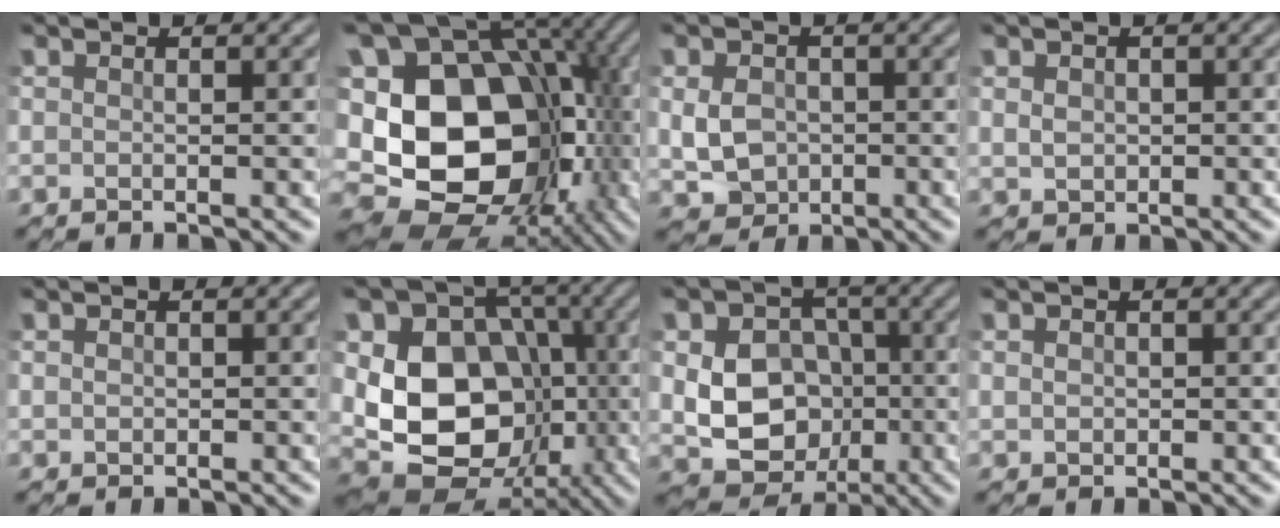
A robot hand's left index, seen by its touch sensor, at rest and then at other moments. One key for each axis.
{"total": 19.0, "fx": -2.5, "fy": 14.1, "fz": 12.5, "tx": -0.212, "ty": -0.010, "tz": -0.026}
{"total": 4.1, "fx": -0.7, "fy": 3.3, "fz": 2.3, "tx": -0.051, "ty": -0.009, "tz": -0.012}
{"total": 1.9, "fx": 0.2, "fy": 1.6, "fz": 1.0, "tx": -0.025, "ty": 0.000, "tz": 0.005}
{"total": 0.6, "fx": 0.1, "fy": 0.6, "fz": 0.2, "tx": -0.004, "ty": -0.004, "tz": 0.003}
{"total": 12.8, "fx": -1.0, "fy": 10.0, "fz": 7.9, "tx": -0.131, "ty": -0.025, "tz": -0.018}
{"total": 8.8, "fx": -1.0, "fy": 7.2, "fz": 5.0, "tx": -0.072, "ty": -0.021, "tz": -0.022}
{"total": 0.9, "fx": 0.1, "fy": 0.8, "fz": 0.4, "tx": -0.007, "ty": -0.005, "tz": 0.005}